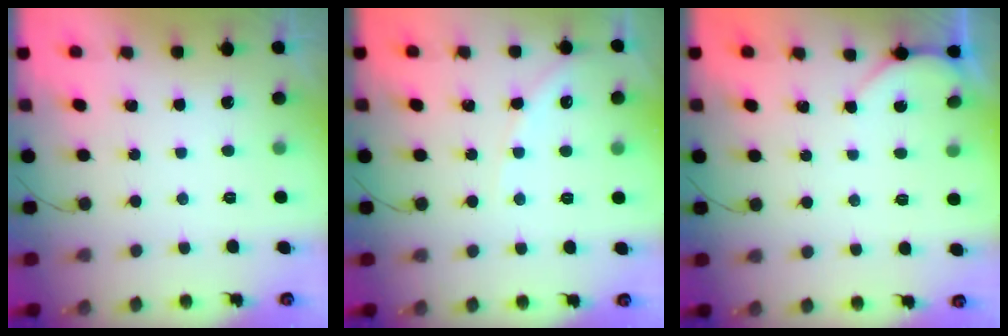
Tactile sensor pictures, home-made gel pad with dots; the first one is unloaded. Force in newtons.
{"total": 6.0, "press": 6.0, "slide": 0.6}
{"total": 1.8, "press": 1.8, "slide": 0.2}